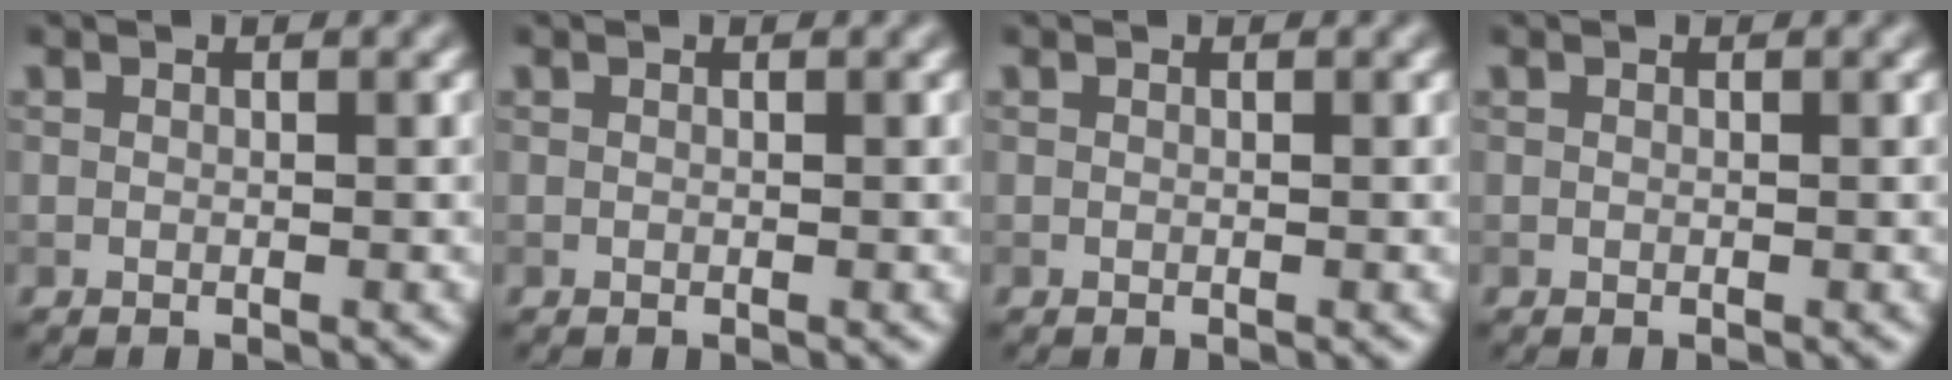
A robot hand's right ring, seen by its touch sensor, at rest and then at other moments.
{"total": 0.0}
{"total": 0.0}
{"total": 0.0}